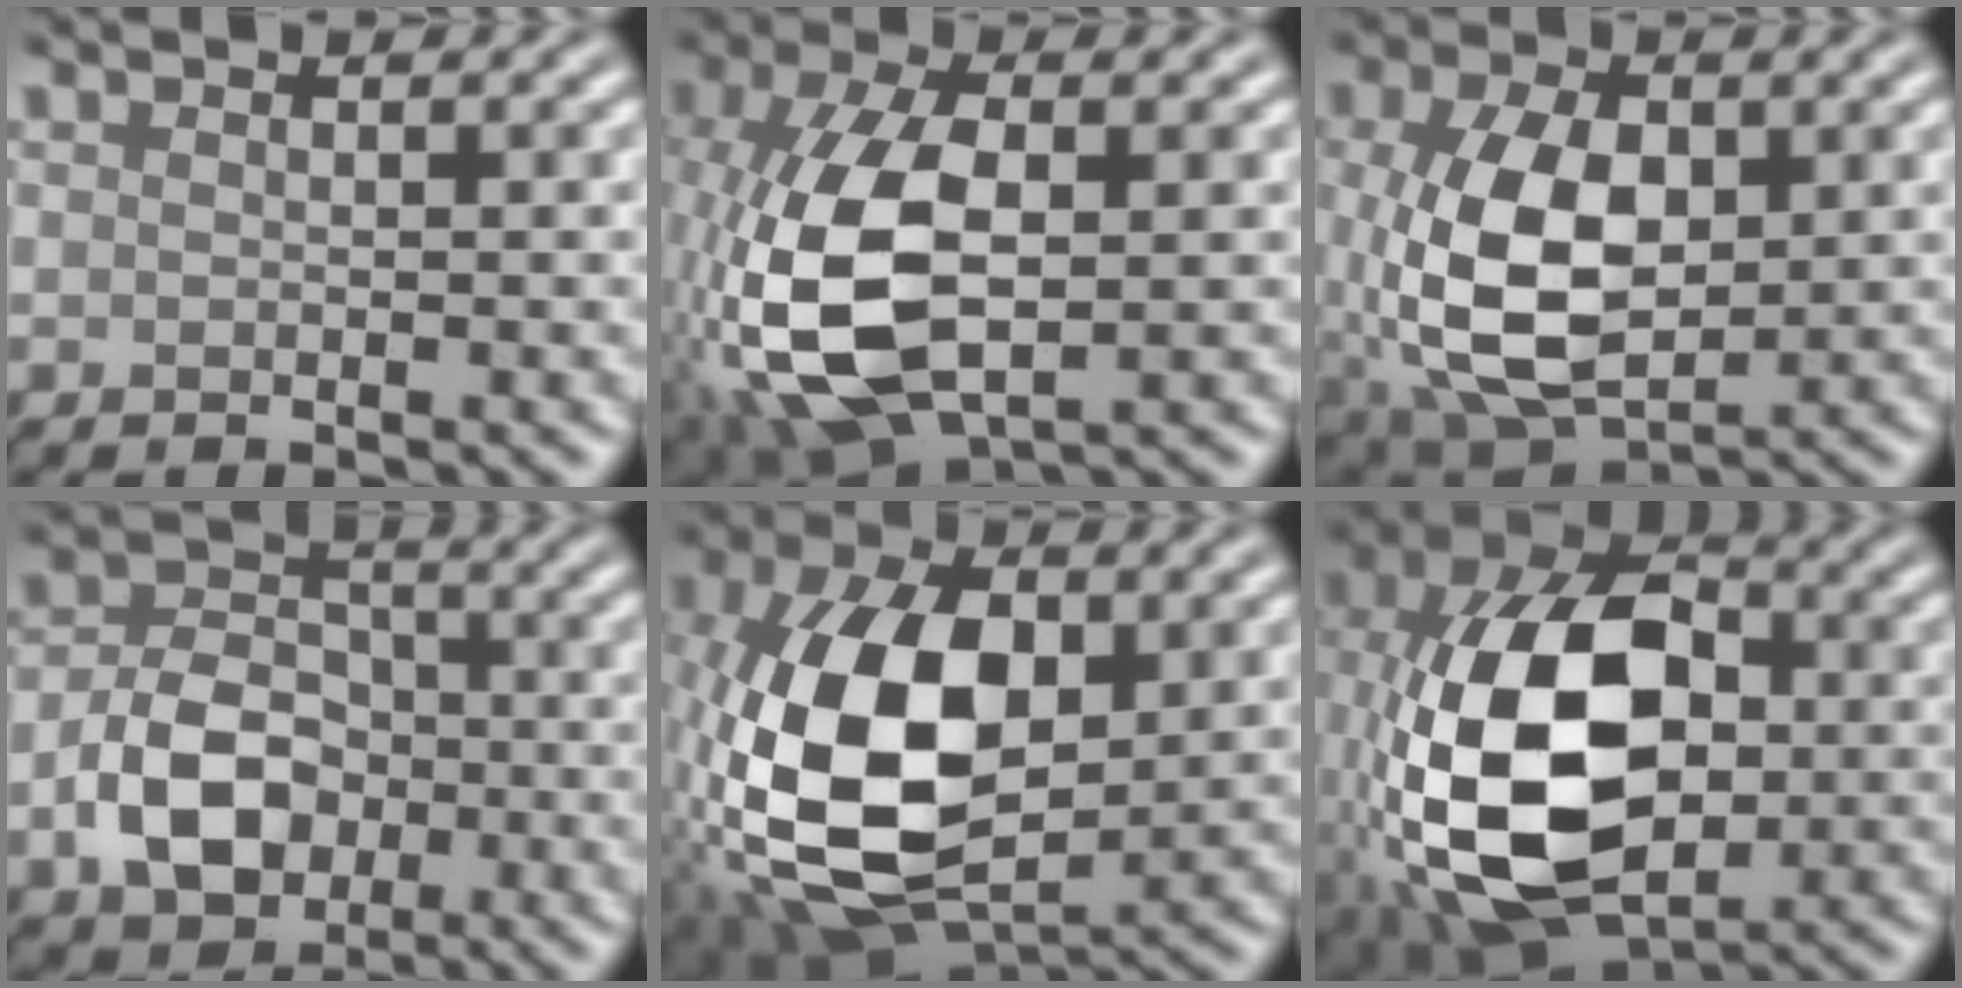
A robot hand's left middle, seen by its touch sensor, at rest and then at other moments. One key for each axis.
{"total": 10.3, "fx": -2.0, "fy": 5.5, "fz": 8.5, "tx": -0.204, "ty": -0.003, "tz": -0.038}
{"total": 9.5, "fx": 0.0, "fy": 5.7, "fz": 7.6, "tx": -0.172, "ty": -0.006, "tz": 0.005}
{"total": 6.0, "fx": -2.0, "fy": 4.4, "fz": 3.6, "tx": -0.069, "ty": 0.004, "tz": -0.041}
{"total": 13.3, "fx": -0.8, "fy": 7.8, "fz": 10.8, "tx": -0.229, "ty": 0.003, "tz": -0.019}
{"total": 15.0, "fx": -1.9, "fy": 9.3, "fz": 11.7, "tx": -0.237, "ty": 0.005, "tz": -0.047}